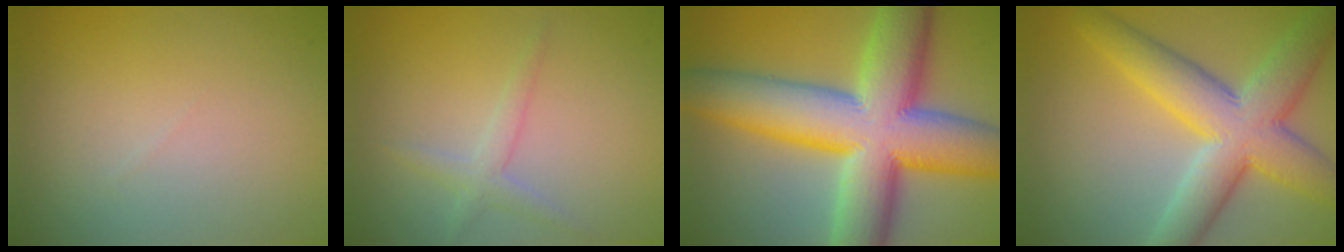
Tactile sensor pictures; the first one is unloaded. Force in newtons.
{"total": 1.8, "press": 1.8, "slide": 0.1}
{"total": 15.6, "press": 15.6, "slide": 0.3}
{"total": 8.8, "press": 8.8, "slide": 0.4}